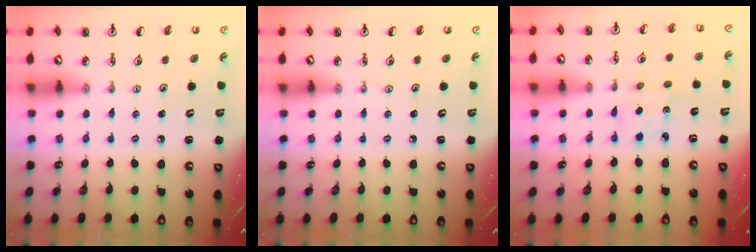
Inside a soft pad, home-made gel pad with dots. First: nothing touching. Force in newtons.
{"total": 0.0}
{"total": 2.3, "press": 2.3, "slide": 0.4}